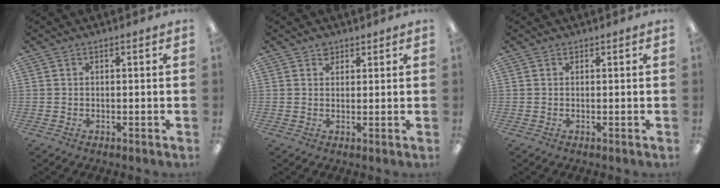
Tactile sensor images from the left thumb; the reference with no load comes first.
{"total": 2.0, "force": [1.5, 1.2, 0.5], "torque": [-0.002, -0.004, 0.027]}
{"total": 0.0}